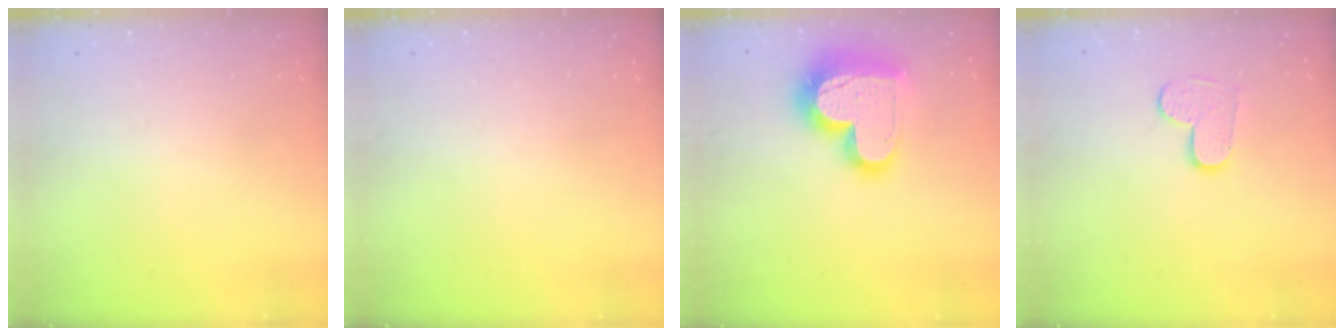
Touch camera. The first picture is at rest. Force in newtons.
{"total": 0.0}
{"total": 19.8, "press": 19.8, "slide": 1.7}
{"total": 5.7, "press": 5.7, "slide": 0.3}